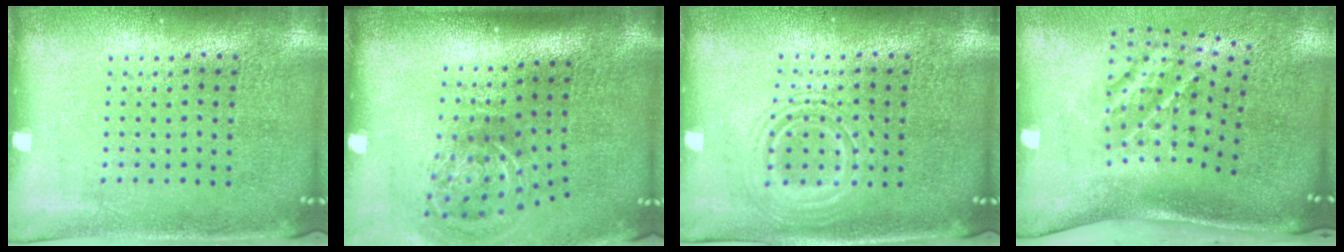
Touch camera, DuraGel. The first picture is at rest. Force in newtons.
{"total": 2.3, "press": 1.3, "slide": 1.8}
{"total": 2.7, "press": 2.7, "slide": 0.4}
{"total": 2.3, "press": 1.4, "slide": 1.8}